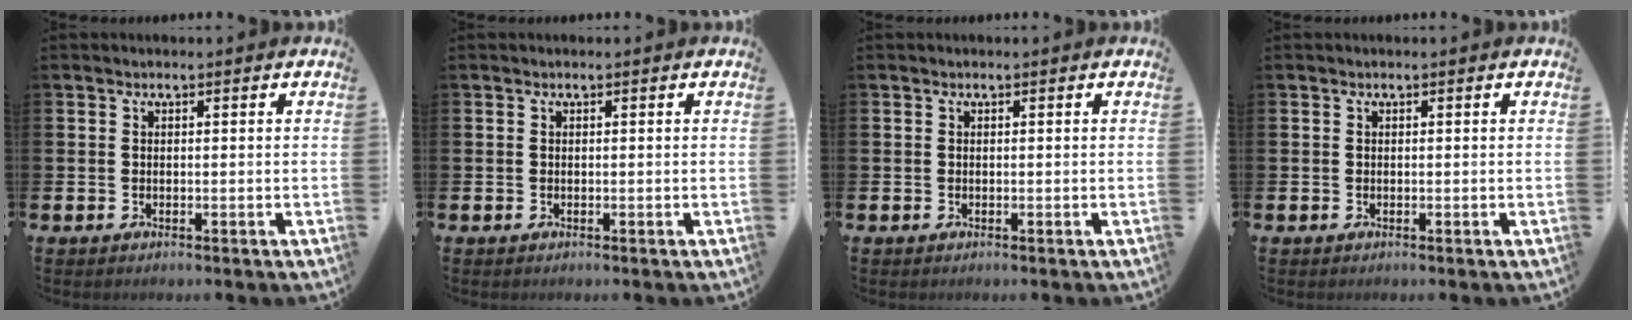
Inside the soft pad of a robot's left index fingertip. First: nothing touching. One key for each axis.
{"total": 0.0}
{"total": 0.0}
{"total": 0.0}